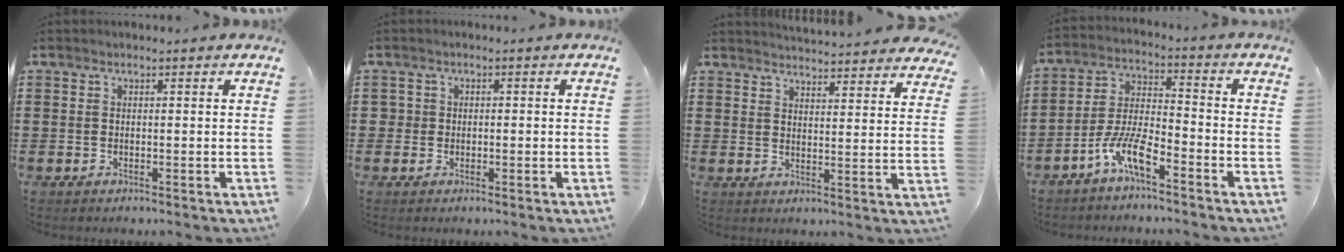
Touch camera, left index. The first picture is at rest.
{"total": 1.4, "force": [-0.2, 1.3, 0.6], "torque": [-0.015, 0.007, -0.008]}
{"total": 4.2, "force": [4.2, -0.1, 0.2], "torque": [-0.013, -0.031, 0.073]}
{"total": 8.2, "force": [-6.0, 1.7, 5.3], "torque": [-0.119, -0.003, -0.118]}